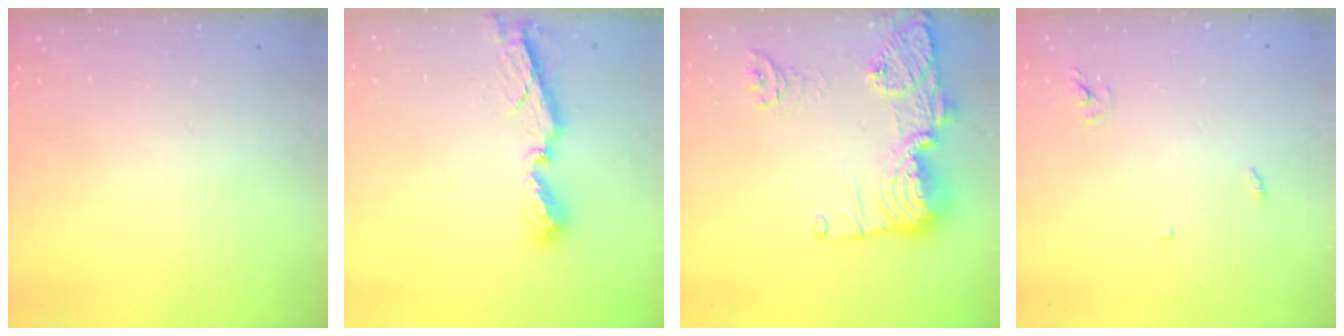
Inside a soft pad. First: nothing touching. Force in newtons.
{"total": 7.8, "press": 7.8, "slide": 0.5}
{"total": 19.0, "press": 18.0, "slide": 5.9}
{"total": 2.5, "press": 2.5, "slide": 0.1}